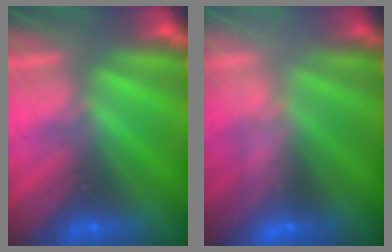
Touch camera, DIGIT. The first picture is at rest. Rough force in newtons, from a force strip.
{"total": 2.4}